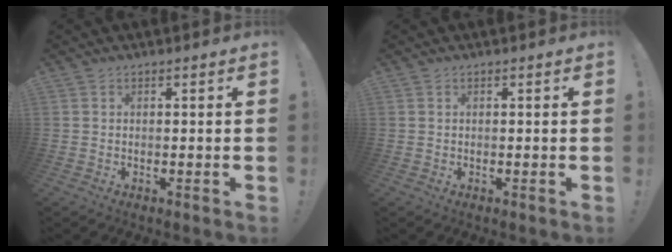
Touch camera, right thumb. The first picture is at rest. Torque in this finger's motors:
{"motor_torque": [-0.17, -0.03, 0.12, -0.18, 0.09]}